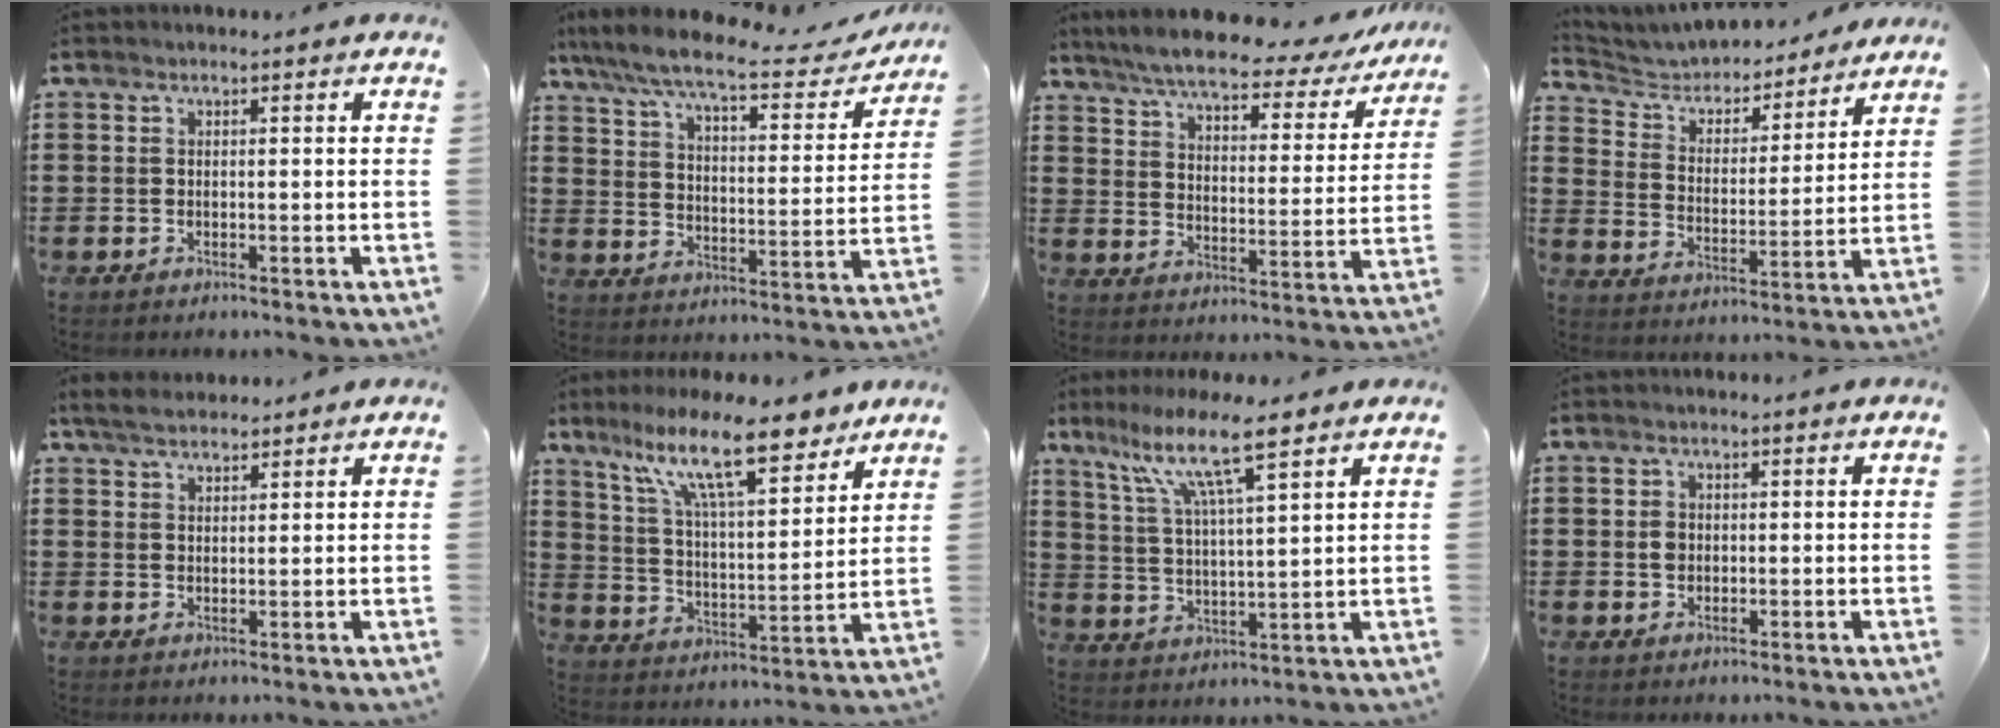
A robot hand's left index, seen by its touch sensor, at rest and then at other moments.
{"total": 8.7, "force": [7.3, 0.7, 4.7], "torque": [-0.120, -0.039, 0.121]}
{"total": 6.7, "force": [5.9, 0.7, 3.2], "torque": [-0.086, -0.030, 0.099]}
{"total": 4.7, "force": [4.5, 1.1, 0.6], "torque": [-0.041, -0.032, 0.072]}
{"total": 3.1, "force": [2.8, 1.0, 1.1], "torque": [-0.029, 0.003, 0.052]}
{"total": 14.4, "force": [10.4, 3.3, 9.4], "torque": [-0.191, -0.035, 0.178]}
{"total": 10.1, "force": [7.1, 0.9, 7.2], "torque": [-0.150, -0.026, 0.119]}
{"total": 1.8, "force": [0.2, 1.5, 1.0], "torque": [-0.022, 0.009, 0.004]}